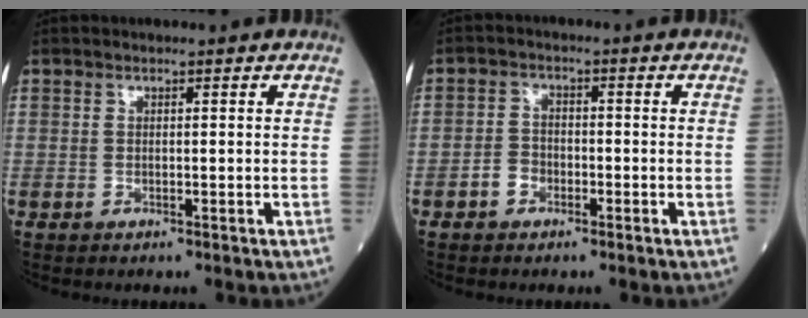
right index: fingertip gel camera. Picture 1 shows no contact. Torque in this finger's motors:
{"motor_torque": [0.55, -0.12, 0.22, 0.01]}